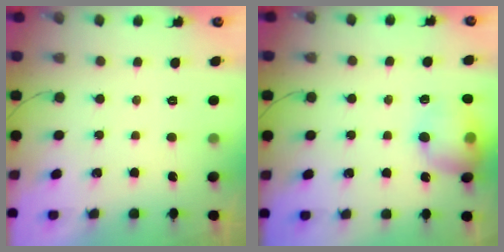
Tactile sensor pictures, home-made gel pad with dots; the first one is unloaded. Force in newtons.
{"total": 13.0, "press": 12.9, "slide": 2.0}